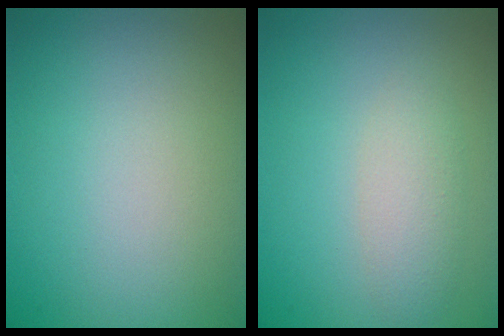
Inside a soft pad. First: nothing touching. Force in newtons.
{"total": 2.1, "press": 2.1, "slide": 0.1}